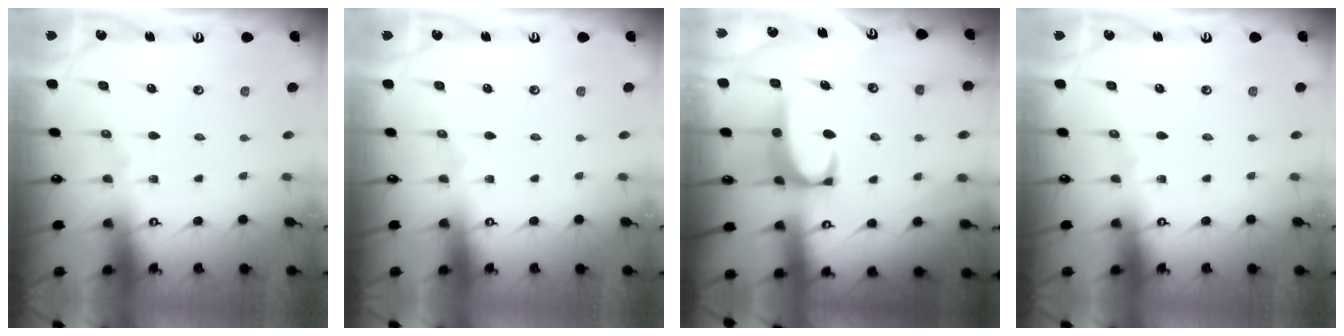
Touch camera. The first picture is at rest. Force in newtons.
{"total": 0.0}
{"total": 3.5, "press": 3.5, "slide": 0.4}
{"total": 0.0}